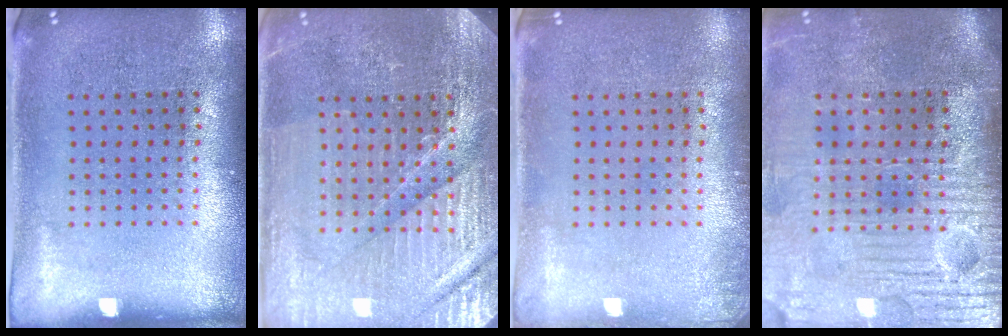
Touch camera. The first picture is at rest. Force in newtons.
{"total": 4.8, "press": 4.6, "slide": 1.5}
{"total": 0.7, "press": 0.6, "slide": 0.2}
{"total": 4.6, "press": 4.1, "slide": 2.1}